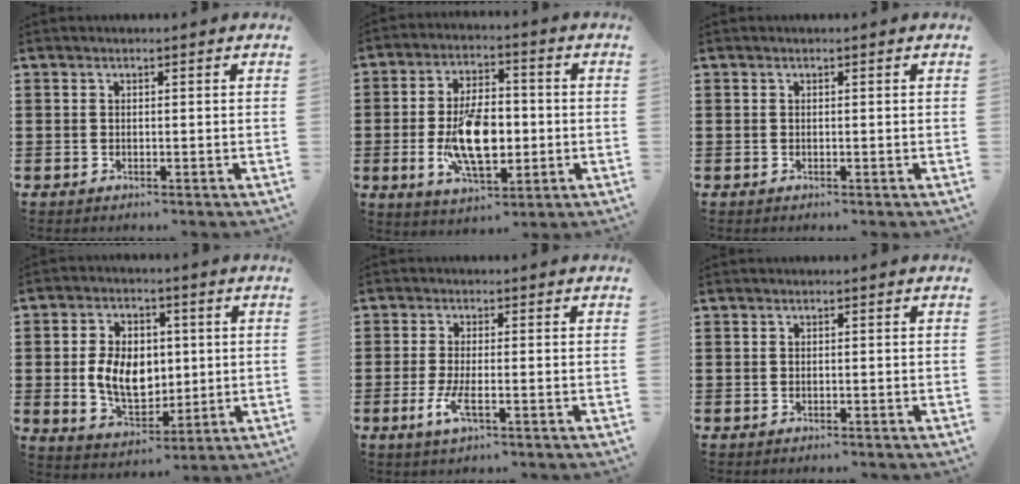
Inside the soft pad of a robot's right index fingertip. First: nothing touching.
{"total": 11.8, "force": [-1.9, 5.9, 10.1], "torque": [-0.191, -0.008, -0.035]}
{"total": 0.0}
{"total": 8.8, "force": [0.2, 6.2, 6.3], "torque": [-0.130, 0.006, -0.001]}
{"total": 3.8, "force": [-1.4, 0.9, 3.5], "torque": [-0.085, -0.013, -0.032]}
{"total": 0.0}